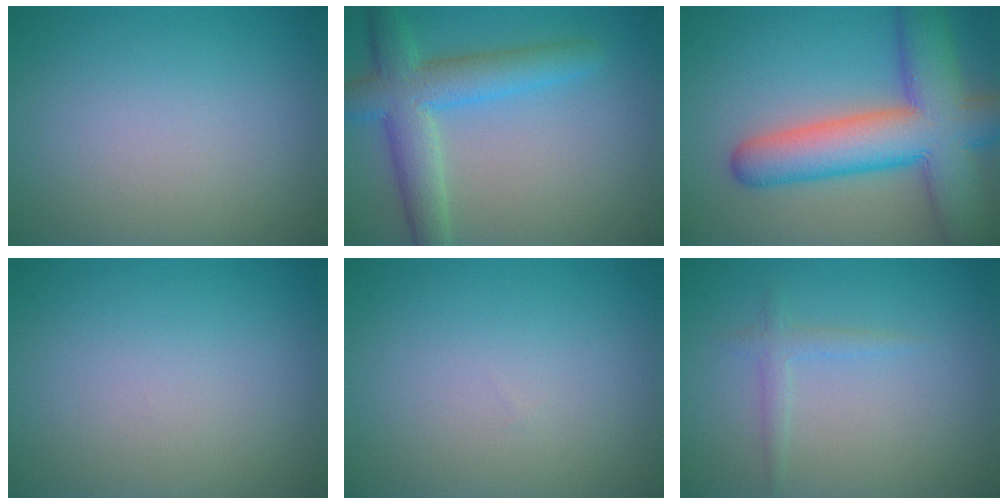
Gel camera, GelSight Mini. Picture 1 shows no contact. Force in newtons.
{"total": 5.7, "press": 5.7, "slide": 0.2}
{"total": 10.7, "press": 10.7, "slide": 0.6}
{"total": 0.0}
{"total": 0.0}
{"total": 1.4, "press": 1.4, "slide": 0.1}